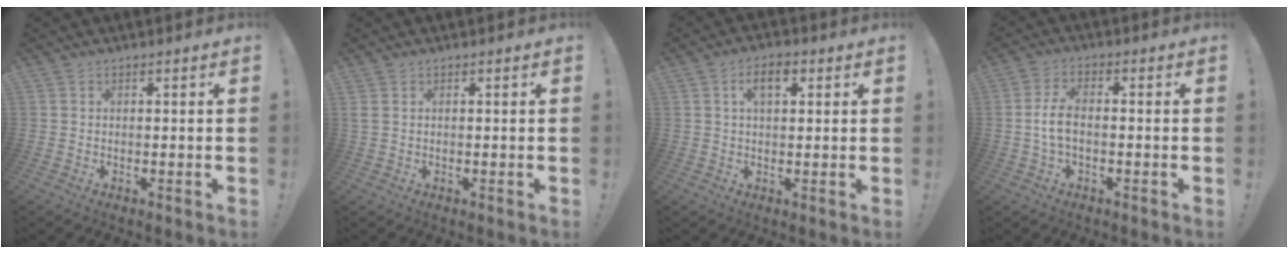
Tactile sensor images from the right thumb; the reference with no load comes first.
{"total": 0.9, "force": [0.4, 0.4, 0.6], "torque": [-0.016, 0.003, 0.008]}
{"total": 5.5, "force": [1.9, 2.7, 4.4], "torque": [-0.067, 0.002, 0.029]}
{"total": 6.1, "force": [-0.9, 3.0, 5.3], "torque": [-0.111, 0.004, -0.017]}